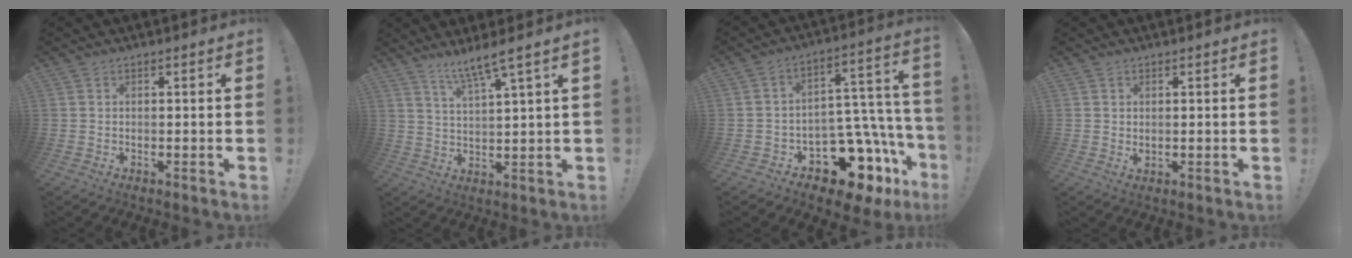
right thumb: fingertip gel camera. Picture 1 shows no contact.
{"total": 6.8, "force": [5.5, -0.6, 4.0], "torque": [-0.073, -0.032, 0.091]}
{"total": 16.4, "force": [-9.9, 8.9, 9.6], "torque": [-0.094, 0.052, -0.158]}
{"total": 1.2, "force": [0.8, 0.7, 0.6], "torque": [-0.006, -0.002, 0.014]}